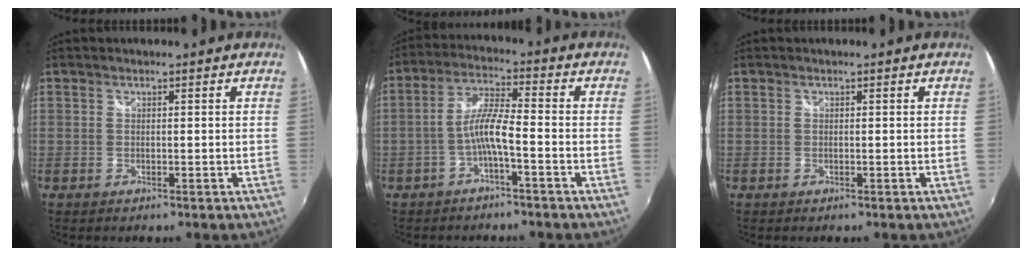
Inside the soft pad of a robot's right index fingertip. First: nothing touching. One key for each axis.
{"total": 5.8, "fx": -2.6, "fy": 0.5, "fz": 5.2, "tx": -0.115, "ty": 0.013, "tz": -0.047}
{"total": 0.0}